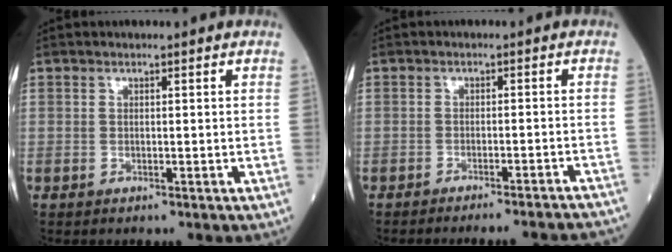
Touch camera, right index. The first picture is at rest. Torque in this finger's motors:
{"motor_torque": [0.94, -1.20, 0.21, 0.06]}